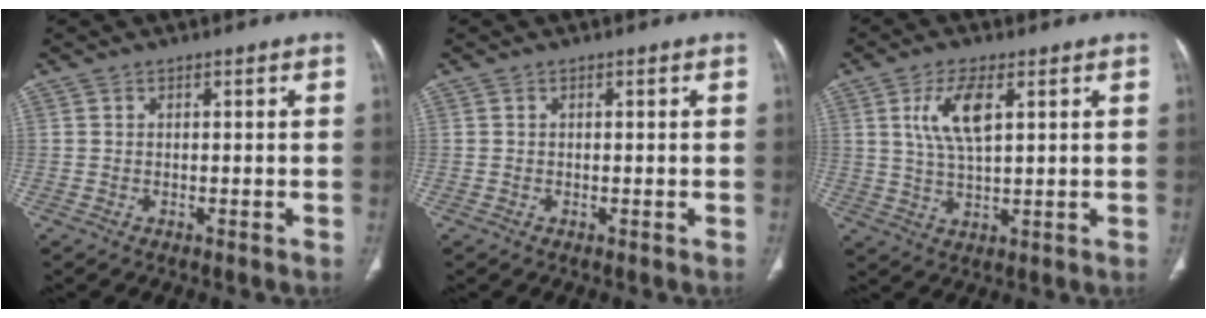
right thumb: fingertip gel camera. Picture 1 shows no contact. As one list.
[{"total": 0.0}, {"total": 8.0, "force": [2.7, 3.1, 6.8], "torque": [-0.135, -0.008, 0.057]}]